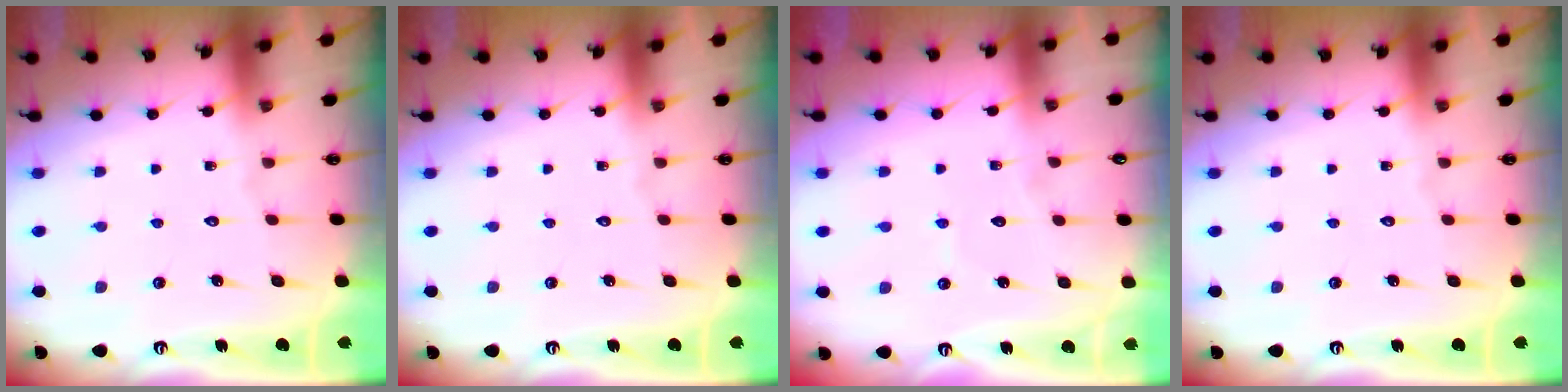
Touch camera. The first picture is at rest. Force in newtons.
{"total": 0.0}
{"total": 3.4, "press": 3.4, "slide": 0.1}
{"total": 0.0}